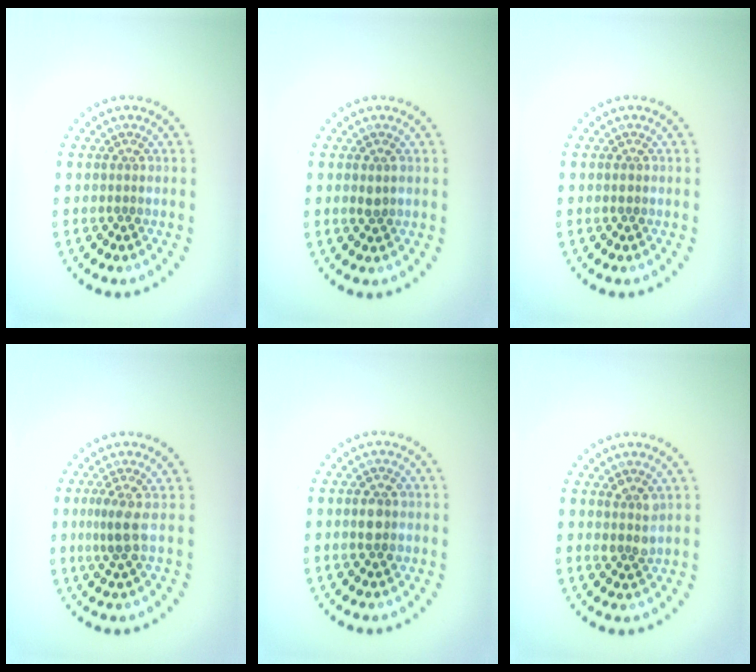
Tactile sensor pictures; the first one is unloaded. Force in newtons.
{"total": 0.9, "press": 0.9, "slide": 0.1}
{"total": 0.6, "press": 0.6, "slide": 0.1}
{"total": 2.2, "press": 1.6, "slide": 1.6}
{"total": 2.5, "press": 2.5, "slide": 0.1}
{"total": 1.5, "press": 1.4, "slide": 0.7}